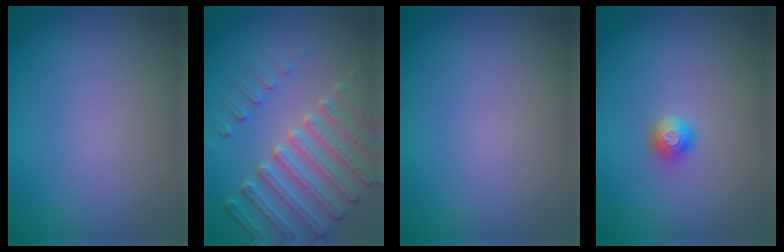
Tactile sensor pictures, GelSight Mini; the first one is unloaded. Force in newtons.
{"total": 5.2, "press": 4.6, "slide": 2.3}
{"total": 0.0}
{"total": 1.3, "press": 1.2, "slide": 0.5}